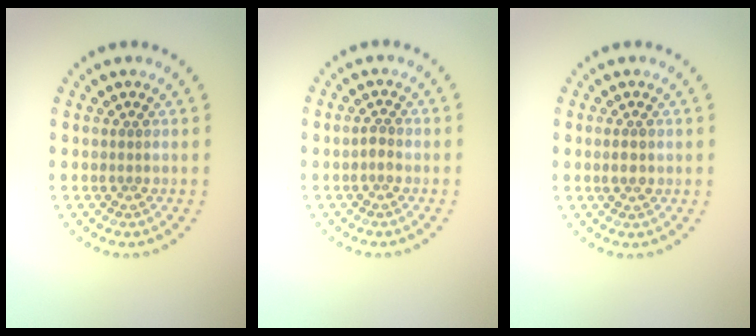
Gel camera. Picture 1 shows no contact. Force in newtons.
{"total": 1.0, "press": 1.0, "slide": 0.2}
{"total": 1.0, "press": 1.0, "slide": 0.0}